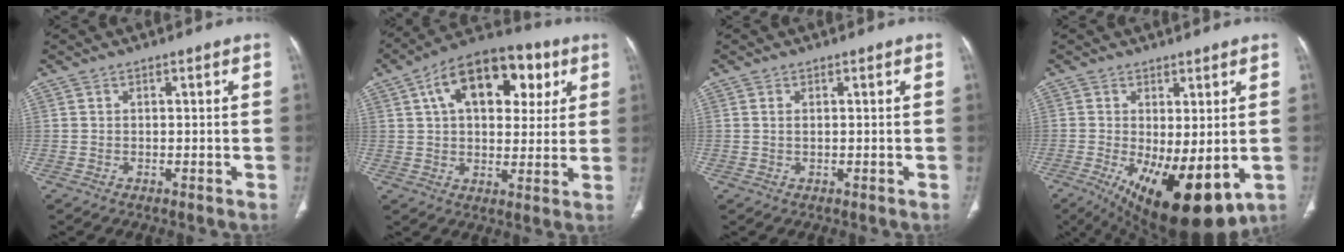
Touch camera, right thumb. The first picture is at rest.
{"total": 18.8, "force": [6.9, 10.8, 13.7], "torque": [-0.175, 0.006, 0.100]}
{"total": 0.8, "force": [0.2, 0.4, 0.7], "torque": [-0.018, 0.002, 0.007]}
{"total": 16.1, "force": [-4.7, 6.6, 13.9], "torque": [-0.210, -0.023, -0.050]}